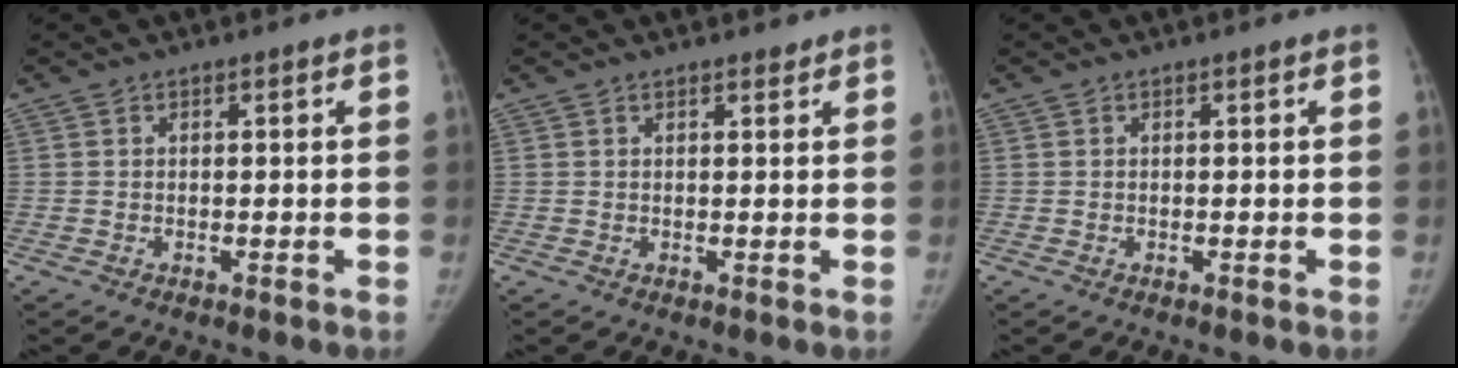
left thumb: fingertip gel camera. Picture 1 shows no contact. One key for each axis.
{"total": 1.5, "fx": 1.3, "fy": 0.6, "fz": 0.6, "tx": -0.005, "ty": -0.006, "tz": 0.017}
{"total": 0.0}